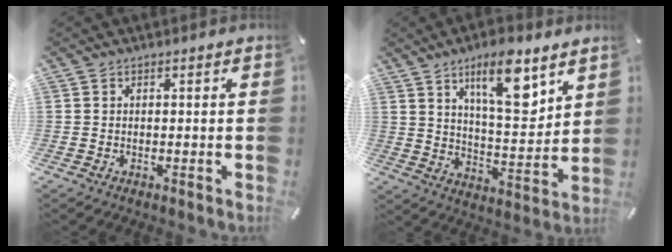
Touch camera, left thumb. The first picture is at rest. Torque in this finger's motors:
{"motor_torque": [2.53, 2.39, 1.38, -1.39, 0.46]}